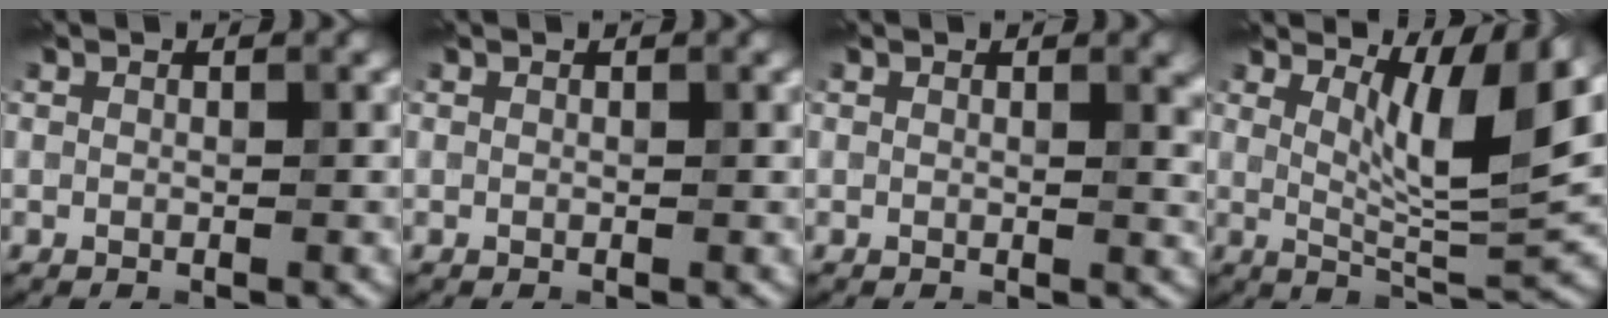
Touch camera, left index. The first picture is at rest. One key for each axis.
{"total": 0.5, "fx": 0.3, "fy": 0.1, "fz": 0.4, "tx": -0.004, "ty": 0.000, "tz": 0.005}
{"total": 2.2, "fx": 1.0, "fy": 0.9, "fz": 1.8, "tx": -0.018, "ty": -0.001, "tz": 0.015}
{"total": 7.0, "fx": 3.2, "fy": 1.6, "fz": 6.1, "tx": -0.095, "ty": -0.011, "tz": 0.056}